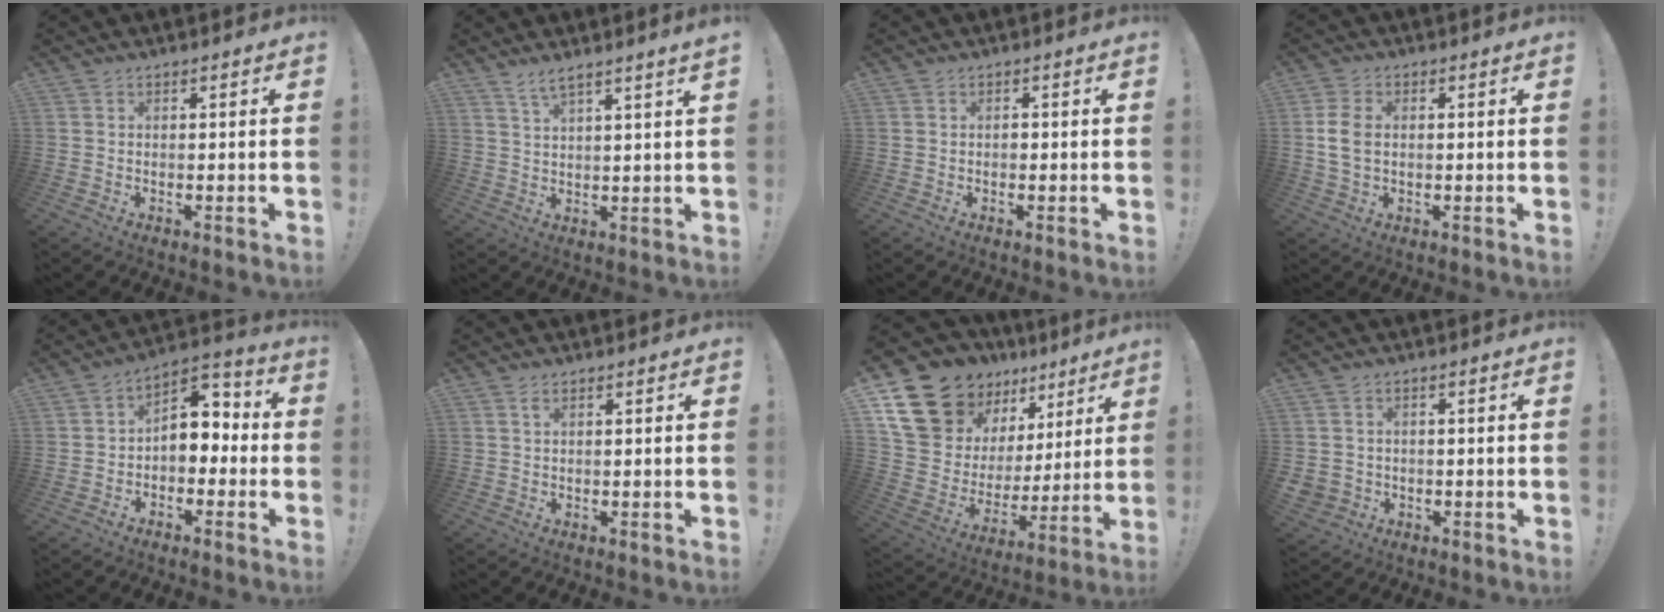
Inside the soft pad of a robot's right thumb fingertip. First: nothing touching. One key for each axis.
{"total": 4.4, "fx": 3.3, "fy": -0.6, "fz": 2.8, "tx": -0.051, "ty": -0.016, "tz": 0.055}
{"total": 0.8, "fx": -0.5, "fy": 0.6, "fz": 0.1, "tx": -0.008, "ty": 0.003, "tz": -0.009}
{"total": 5.9, "fx": 0.4, "fy": 4.0, "fz": 4.3, "tx": -0.093, "ty": 0.005, "tz": 0.005}
{"total": 8.0, "fx": -0.6, "fy": 6.4, "fz": 4.7, "tx": -0.059, "ty": 0.005, "tz": -0.005}
{"total": 1.2, "fx": 0.5, "fy": 0.4, "fz": 1.1, "tx": -0.022, "ty": 0.001, "tz": 0.008}
{"total": 19.1, "fx": 14.2, "fy": 10.9, "fz": 6.7, "tx": -0.117, "ty": -0.102, "tz": 0.285}
{"total": 2.8, "fx": -0.3, "fy": 2.7, "fz": 0.8, "tx": -0.016, "ty": 0.004, "tz": -0.002}